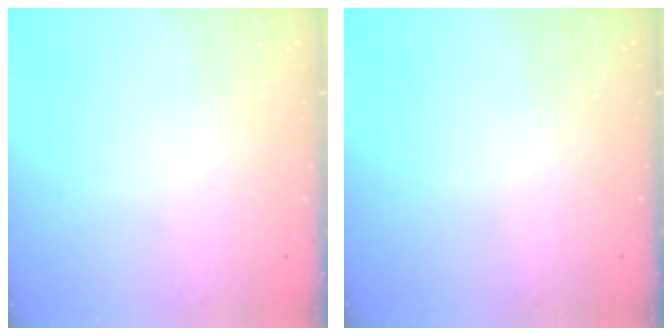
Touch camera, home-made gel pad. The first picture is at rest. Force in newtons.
{"total": 0.0}